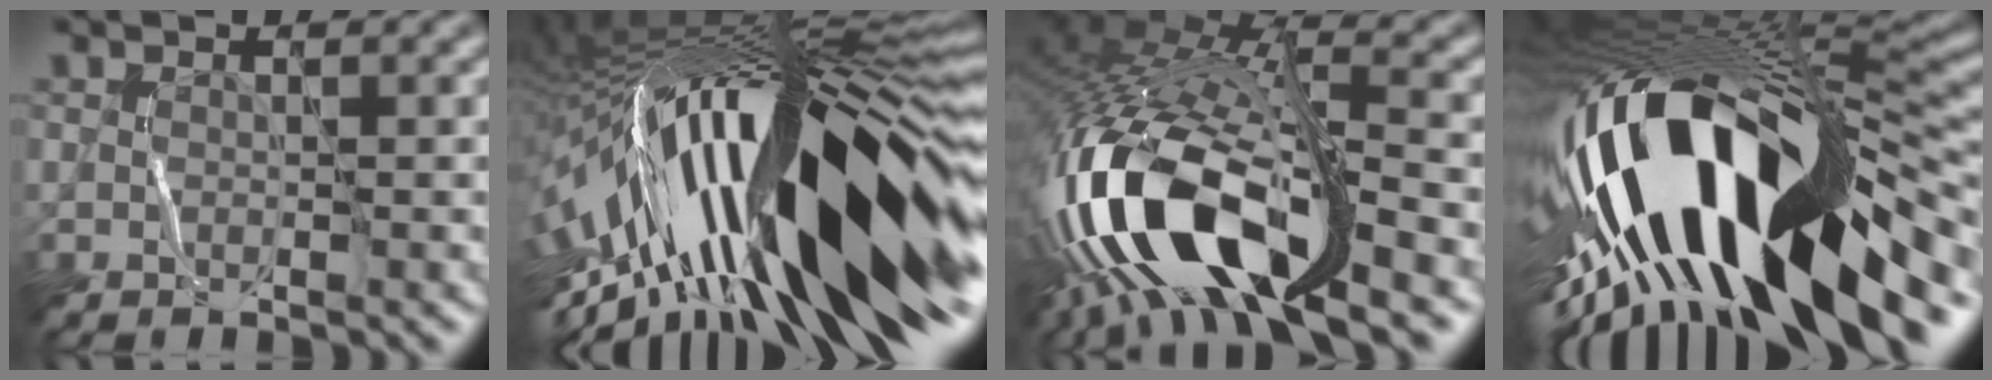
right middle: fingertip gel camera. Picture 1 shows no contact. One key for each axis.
{"total": 19.6, "fx": -2.1, "fy": 6.2, "fz": 18.5, "tx": -0.295, "ty": 0.029, "tz": -0.060}
{"total": 16.8, "fx": -7.0, "fy": 7.0, "fz": 13.5, "tx": -0.292, "ty": -0.014, "tz": -0.120}
{"total": 19.8, "fx": -5.6, "fy": 7.1, "fz": 17.6, "tx": -0.315, "ty": -0.012, "tz": -0.086}